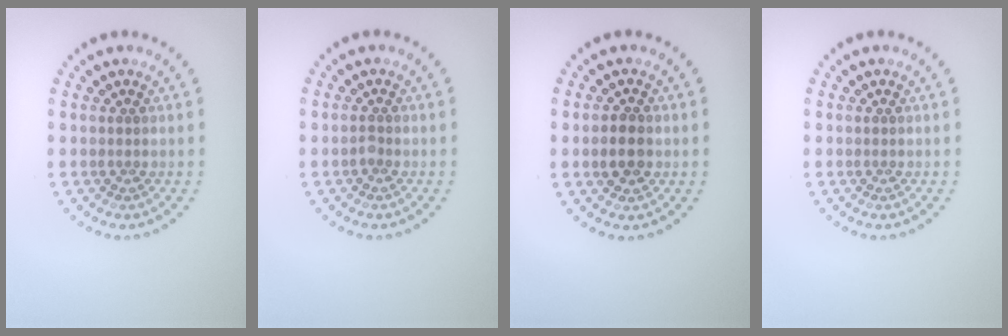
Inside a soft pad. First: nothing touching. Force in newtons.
{"total": 0.6, "press": 0.5, "slide": 0.4}
{"total": 2.5, "press": 2.4, "slide": 0.4}
{"total": 0.0}